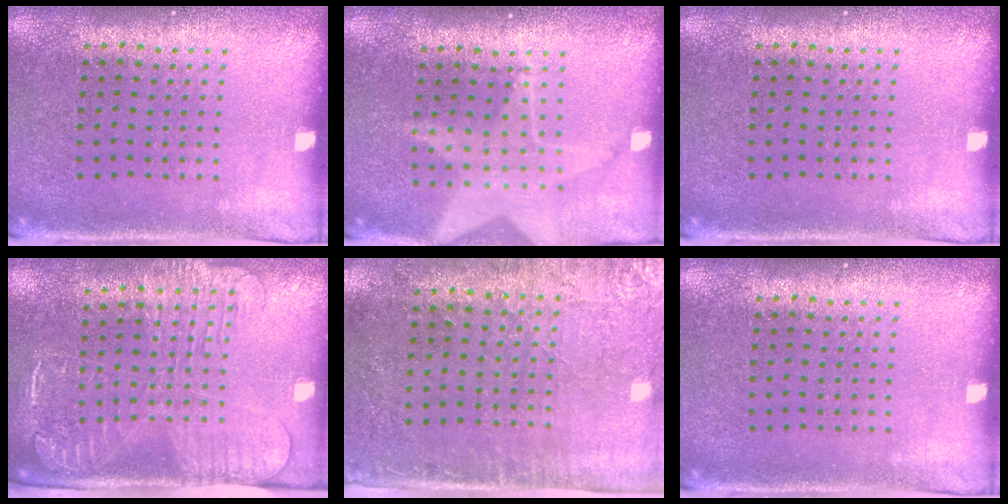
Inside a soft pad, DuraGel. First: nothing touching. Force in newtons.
{"total": 1.8, "press": 1.5, "slide": 1.1}
{"total": 0.0}
{"total": 2.5, "press": 2.0, "slide": 1.4}
{"total": 2.8, "press": 2.3, "slide": 1.5}
{"total": 0.0}